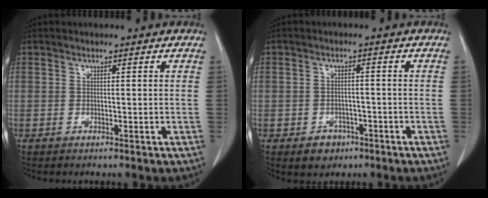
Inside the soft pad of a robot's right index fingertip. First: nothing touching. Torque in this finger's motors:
{"motor_torque": [-0.02, -0.09, -0.15, -0.11]}